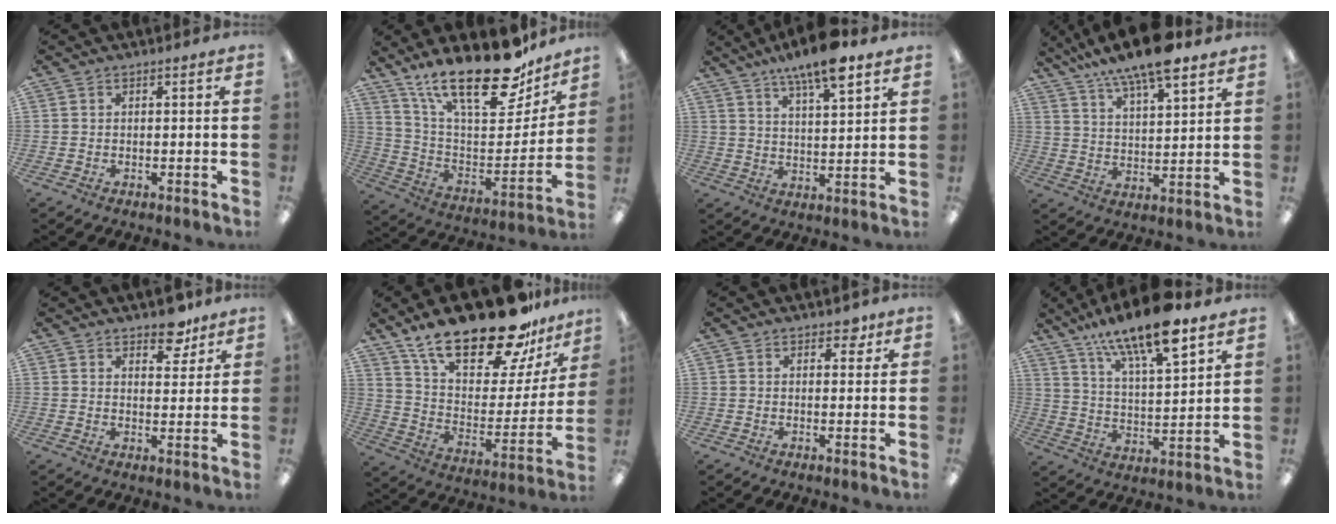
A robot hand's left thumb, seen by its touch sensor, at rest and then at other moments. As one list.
[{"total": 25.5, "force": [18.7, 9.4, 14.6], "torque": [-0.223, -0.123, 0.320]}, {"total": 11.0, "force": [8.2, 2.5, 6.8], "torque": [-0.117, -0.042, 0.142]}, {"total": 13.5, "force": [10.7, 3.6, 7.4], "torque": [-0.127, -0.056, 0.184]}, {"total": 7.1, "force": [5.5, 3.4, 2.9], "torque": [-0.014, -0.033, 0.093]}, {"total": 27.0, "force": [20.3, 9.3, 15.2], "torque": [-0.247, -0.131, 0.344]}, {"total": 3.1, "force": [2.1, 1.8, 1.5], "torque": [-0.009, -0.005, 0.032]}, {"total": 17.0, "force": [12.5, 4.8, 10.5], "torque": [-0.174, -0.074, 0.206]}]